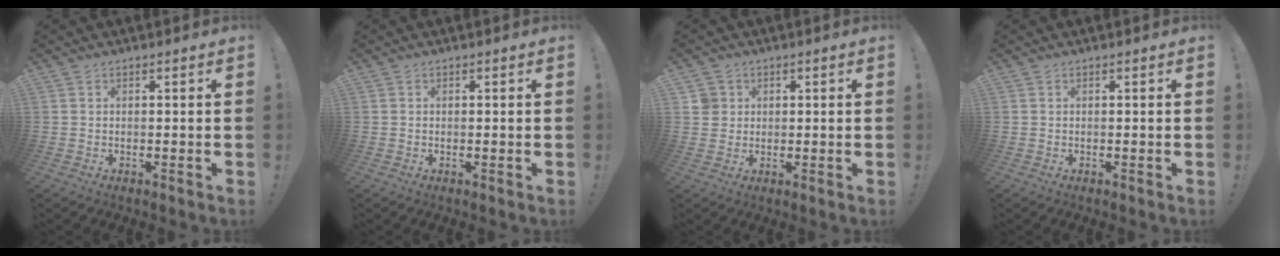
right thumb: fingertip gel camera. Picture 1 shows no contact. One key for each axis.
{"total": 0.0}
{"total": 3.6, "fx": 1.2, "fy": 3.3, "fz": 0.7, "tx": -0.006, "ty": -0.001, "tz": 0.024}
{"total": 0.0}